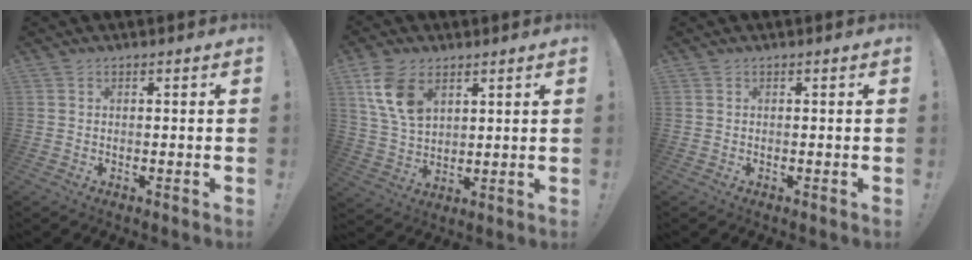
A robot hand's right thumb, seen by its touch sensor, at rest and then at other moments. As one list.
[{"total": 11.6, "force": [5.8, 7.2, 6.9], "torque": [-0.128, -0.015, 0.113]}, {"total": 0.0}]